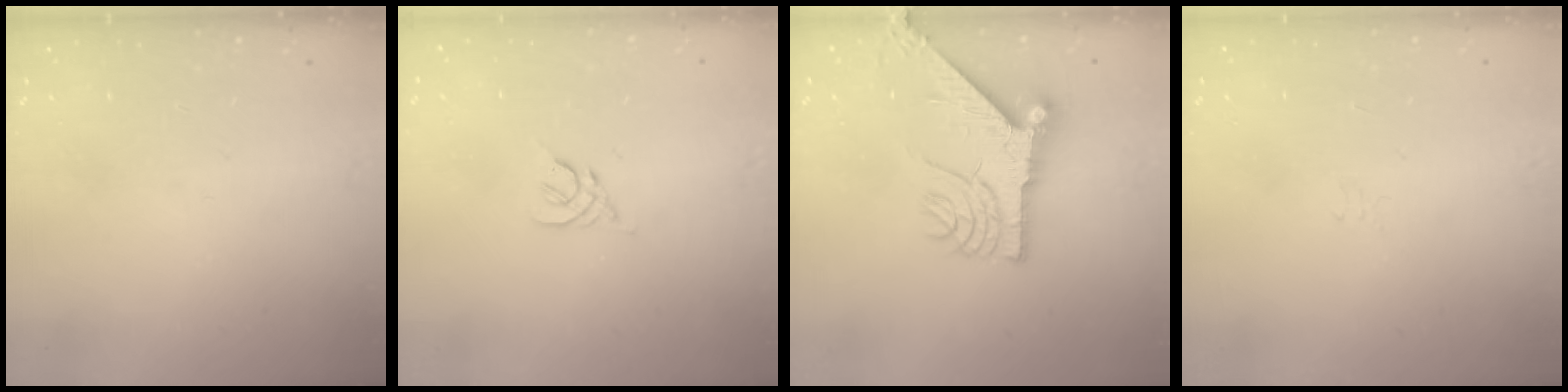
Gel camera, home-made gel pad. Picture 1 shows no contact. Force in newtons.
{"total": 2.5, "press": 2.4, "slide": 0.7}
{"total": 11.1, "press": 11.1, "slide": 1.3}
{"total": 2.1, "press": 2.0, "slide": 0.6}